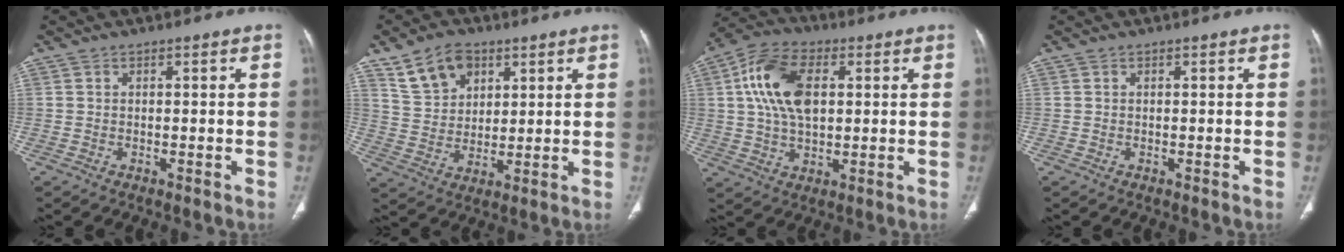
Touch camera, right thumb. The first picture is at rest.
{"total": 9.6, "force": [5.4, 6.6, 4.5], "torque": [-0.059, -0.017, 0.107]}
{"total": 13.8, "force": [2.9, 8.2, 10.7], "torque": [-0.197, 0.008, 0.050]}
{"total": 0.0}